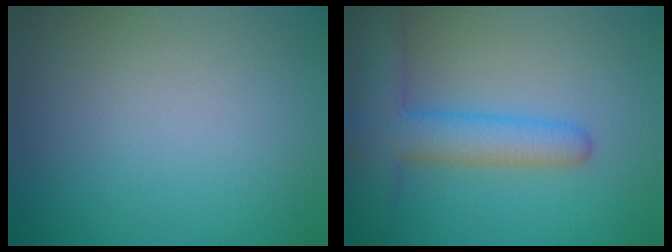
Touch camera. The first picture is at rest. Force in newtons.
{"total": 5.8, "press": 5.8, "slide": 0.3}